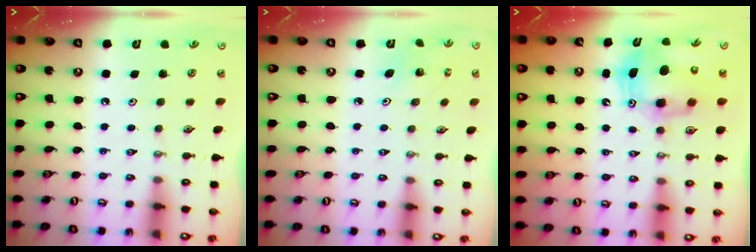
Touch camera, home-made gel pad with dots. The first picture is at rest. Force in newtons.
{"total": 2.2, "press": 2.2, "slide": 0.2}
{"total": 10.1, "press": 9.9, "slide": 1.8}